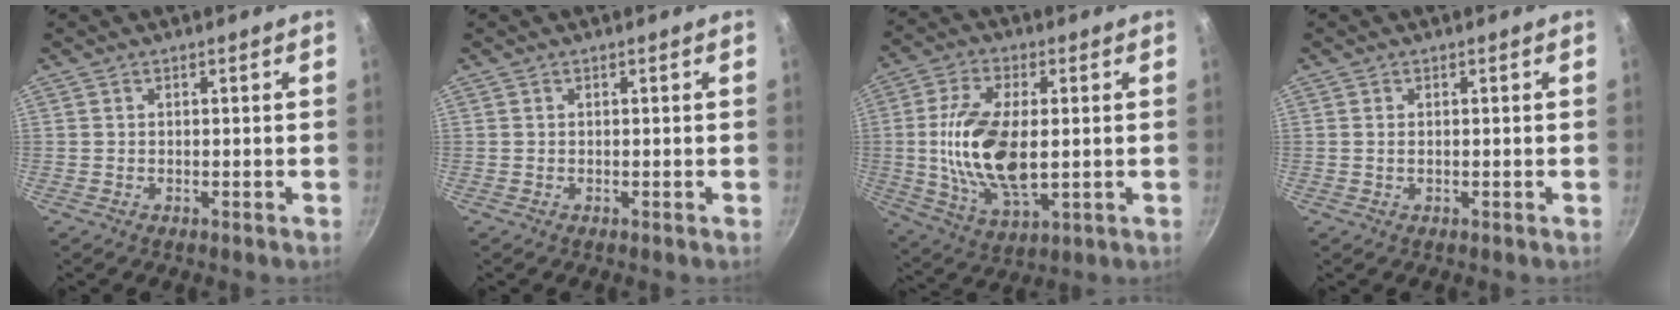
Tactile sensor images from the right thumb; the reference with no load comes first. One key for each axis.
{"total": 0.0}
{"total": 16.0, "fx": 0.4, "fy": 8.0, "fz": 13.9, "tx": -0.264, "ty": -0.003, "tz": 0.010}
{"total": 0.7, "fx": 0.1, "fy": 0.4, "fz": 0.6, "tx": -0.013, "ty": 0.001, "tz": 0.000}